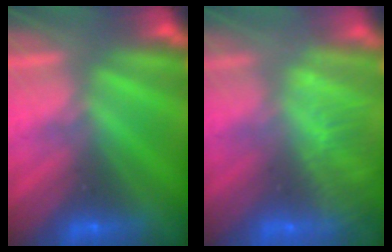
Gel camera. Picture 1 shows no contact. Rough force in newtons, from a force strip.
{"total": 3.3}